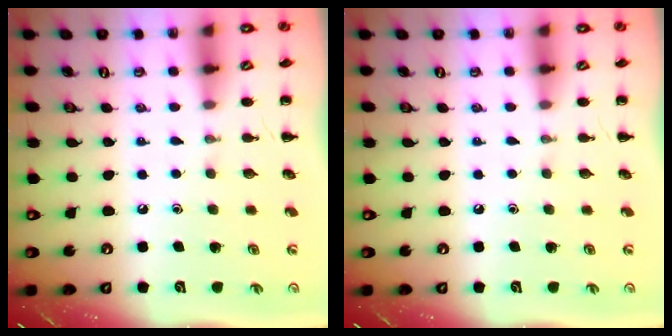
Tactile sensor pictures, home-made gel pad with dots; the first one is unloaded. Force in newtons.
{"total": 0.0}